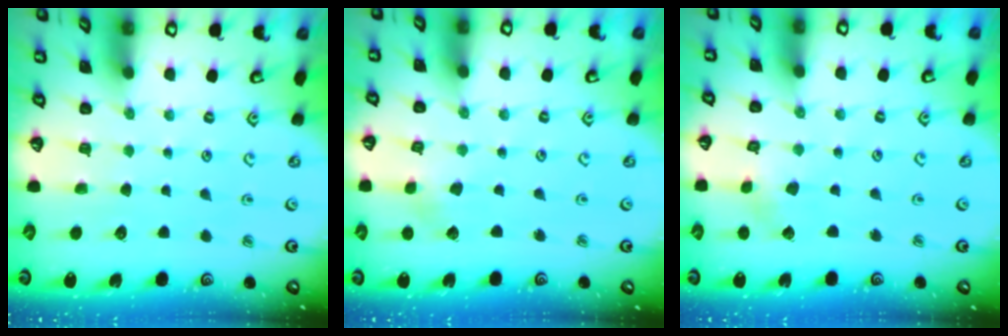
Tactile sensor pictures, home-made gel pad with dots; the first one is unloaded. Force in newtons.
{"total": 2.6, "press": 2.6, "slide": 0.5}
{"total": 2.1, "press": 2.1, "slide": 0.1}